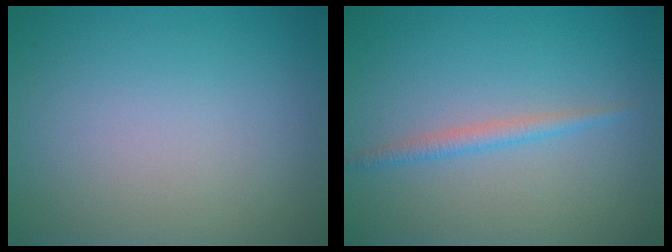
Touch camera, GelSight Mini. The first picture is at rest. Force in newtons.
{"total": 1.5, "press": 1.5, "slide": 0.1}